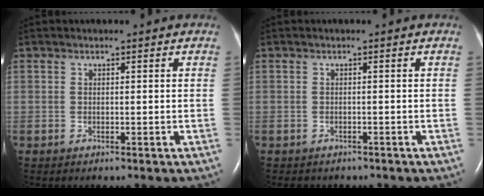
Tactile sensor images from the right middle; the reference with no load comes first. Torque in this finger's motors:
{"motor_torque": [0.02, 0.01, -0.01, -0.01]}